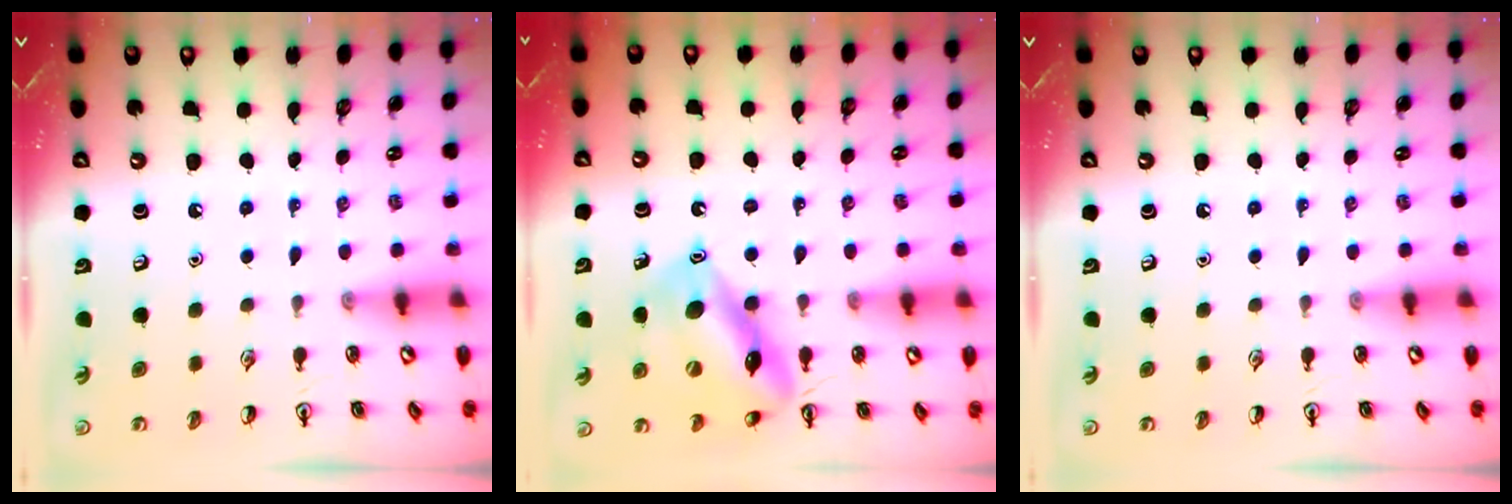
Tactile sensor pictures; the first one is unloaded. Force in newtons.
{"total": 14.7, "press": 14.6, "slide": 1.9}
{"total": 0.0}